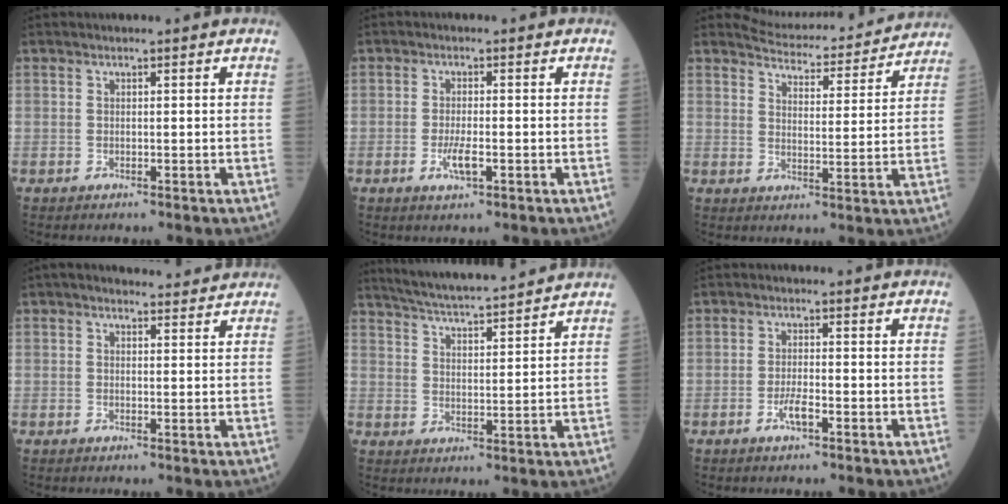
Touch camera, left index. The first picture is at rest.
{"total": 3.2, "force": [-1.2, 0.7, 2.9], "torque": [-0.063, -0.003, -0.018]}
{"total": 13.8, "force": [13.4, 2.3, 2.5], "torque": [-0.028, -0.010, 0.159]}
{"total": 3.9, "force": [3.6, 1.1, 1.0], "torque": [-0.014, 0.017, 0.041]}
{"total": 13.4, "force": [12.4, 0.5, 5.2], "torque": [-0.097, 0.019, 0.188]}
{"total": 2.6, "force": [-1.4, 0.4, 2.2], "torque": [-0.046, -0.001, -0.027]}